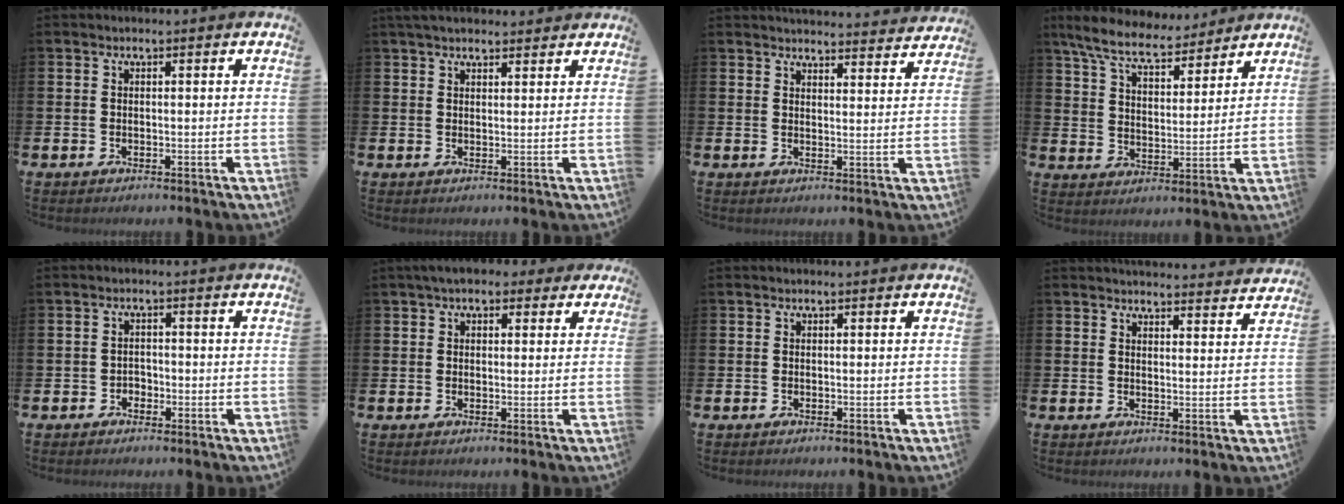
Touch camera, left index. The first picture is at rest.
{"total": 3.3, "force": [2.9, 1.0, 1.1], "torque": [-0.017, -0.007, 0.051]}
{"total": 4.0, "force": [4.0, 0.3, 0.1], "torque": [0.000, -0.030, 0.071]}
{"total": 8.2, "force": [7.5, 1.8, 3.0], "torque": [-0.090, -0.034, 0.134]}
{"total": 2.0, "force": [-1.2, 1.5, 0.4], "torque": [-0.010, 0.003, -0.028]}
{"total": 3.6, "force": [2.8, 1.8, 1.3], "torque": [-0.023, -0.001, 0.048]}
{"total": 0.0}
{"total": 3.6, "force": [3.6, 0.2, 0.1], "torque": [0.001, -0.026, 0.064]}